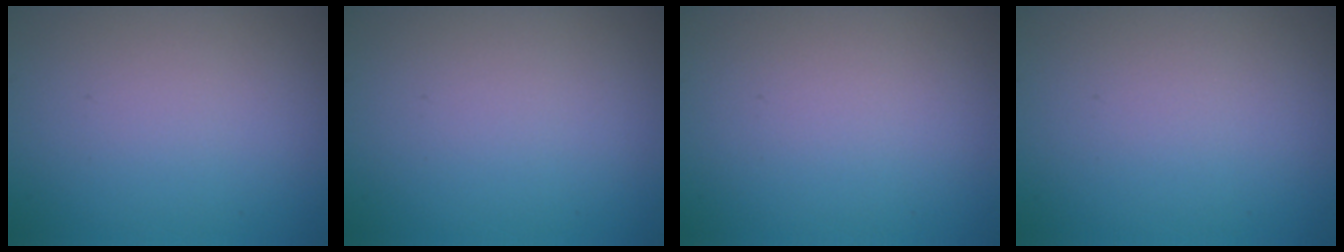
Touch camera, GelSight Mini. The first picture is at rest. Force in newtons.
{"total": 0.0}
{"total": 0.0}
{"total": 0.0}